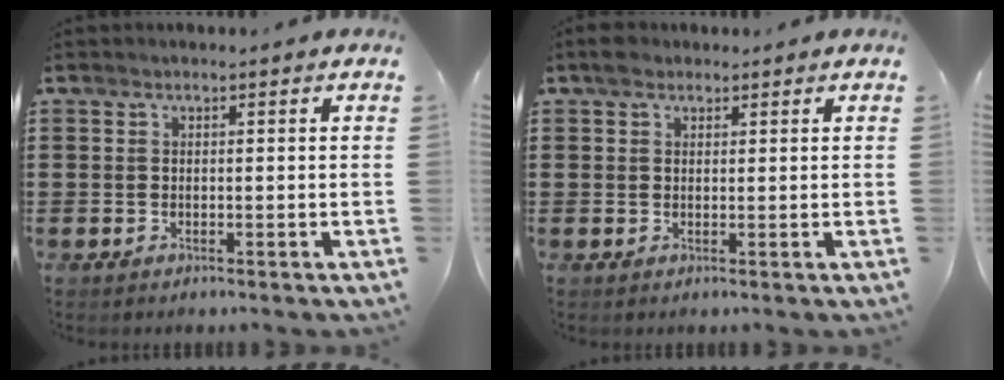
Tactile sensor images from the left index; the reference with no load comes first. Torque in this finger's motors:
{"motor_torque": [1.24, -0.02, 0.03, 0.05]}